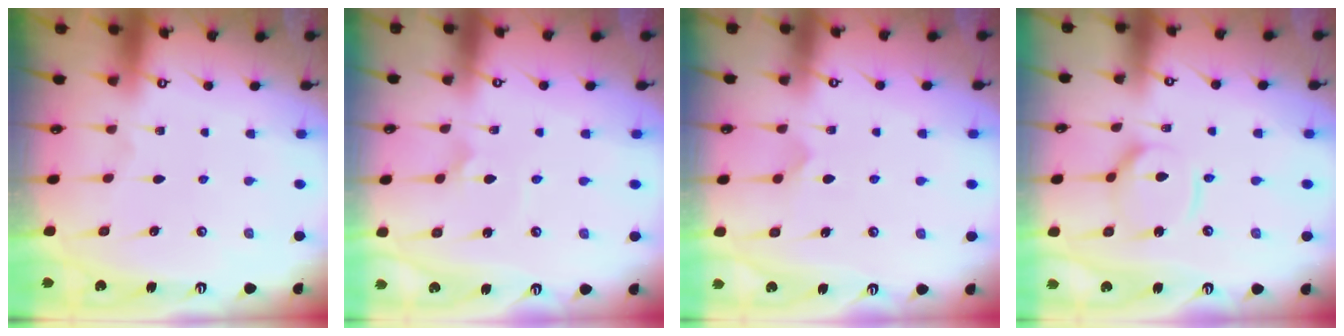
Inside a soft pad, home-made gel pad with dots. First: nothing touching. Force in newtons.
{"total": 3.6, "press": 3.6, "slide": 0.5}
{"total": 5.0, "press": 5.0, "slide": 0.5}
{"total": 10.5, "press": 10.4, "slide": 1.1}